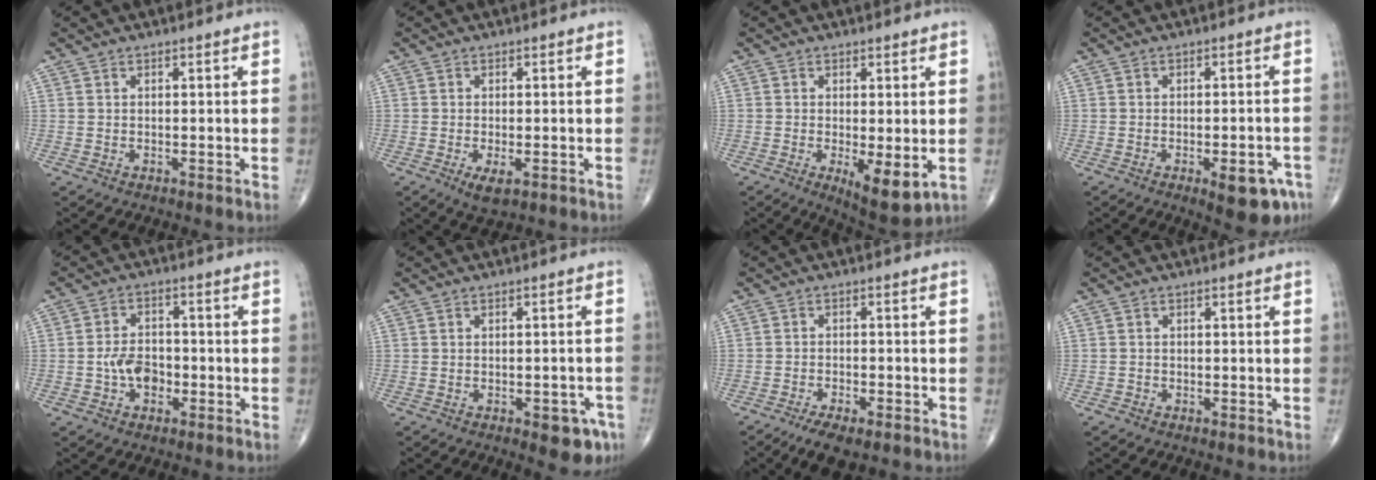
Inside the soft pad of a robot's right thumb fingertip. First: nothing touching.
{"total": 3.4, "force": [-1.4, 1.3, 2.8], "torque": [-0.052, -0.008, -0.020]}
{"total": 7.6, "force": [-1.6, 2.6, 6.9], "torque": [-0.103, -0.023, -0.019]}
{"total": 8.0, "force": [-3.9, 3.1, 6.3], "torque": [-0.059, 0.015, -0.042]}
{"total": 6.0, "force": [-1.8, 4.1, 4.0], "torque": [-0.052, 0.021, -0.036]}
{"total": 5.7, "force": [-2.8, 2.6, 4.1], "torque": [-0.030, 0.013, -0.028]}
{"total": 5.9, "force": [-4.2, 2.0, 3.7], "torque": [-0.064, 0.006, -0.070]}
{"total": 0.6, "force": [-0.5, 0.4, 0.0], "torque": [-0.001, 0.001, -0.014]}